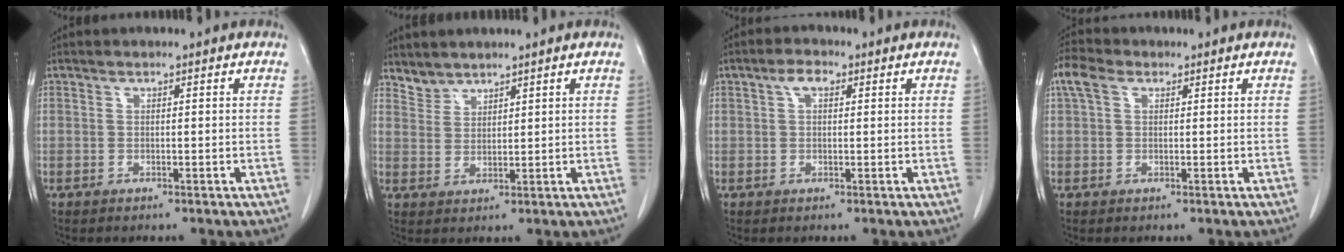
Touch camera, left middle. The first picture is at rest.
{"total": 2.7, "force": [2.5, 0.9, -0.3], "torque": [0.008, 0.007, 0.051]}
{"total": 2.4, "force": [1.0, 1.2, 1.9], "torque": [-0.038, 0.012, 0.017]}
{"total": 4.2, "force": [2.1, 2.7, 2.5], "torque": [-0.063, 0.028, 0.042]}